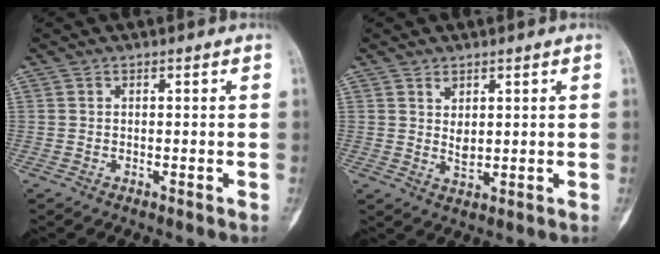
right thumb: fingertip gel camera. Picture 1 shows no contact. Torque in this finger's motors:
{"motor_torque": [-0.18, 0.60, -0.08, 0.05, -0.05]}